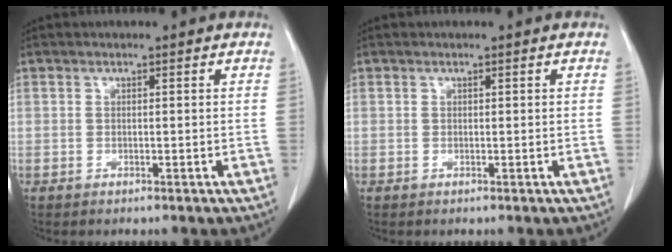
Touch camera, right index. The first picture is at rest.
{"total": 0.0}